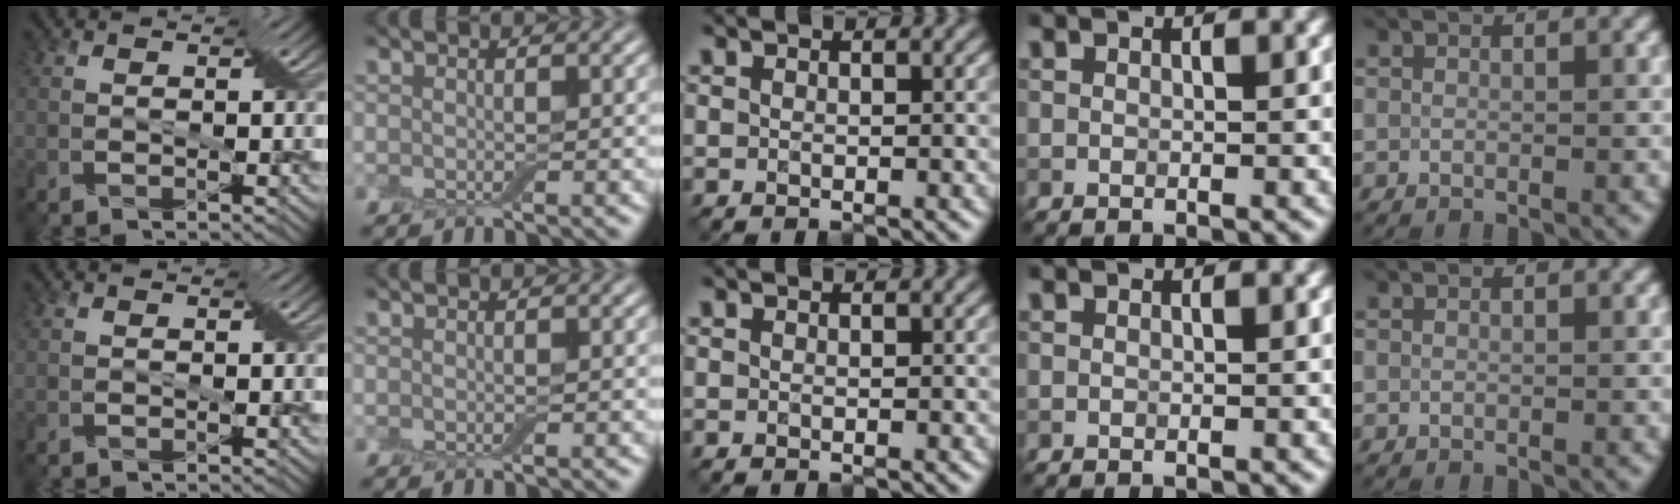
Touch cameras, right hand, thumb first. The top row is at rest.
{}